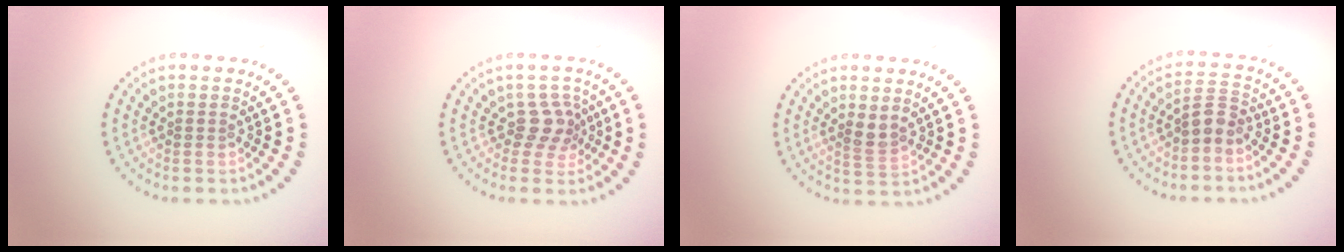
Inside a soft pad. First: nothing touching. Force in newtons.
{"total": 2.4, "press": 1.8, "slide": 1.6}
{"total": 1.8, "press": 1.5, "slide": 0.9}
{"total": 2.2, "press": 1.8, "slide": 1.3}